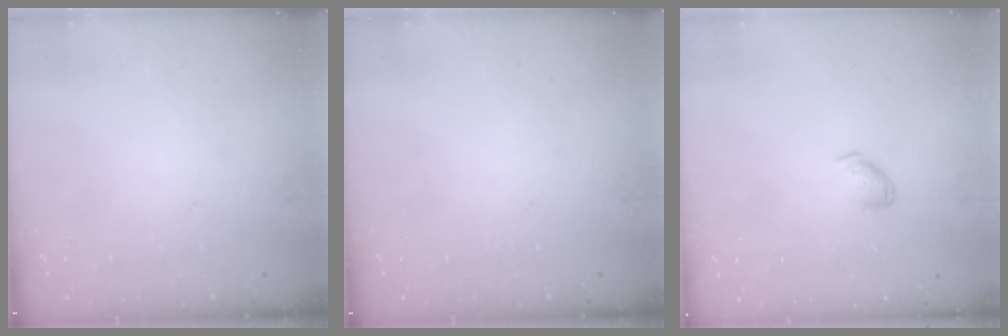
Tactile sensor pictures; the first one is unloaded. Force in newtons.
{"total": 0.0}
{"total": 6.0, "press": 6.0, "slide": 0.8}